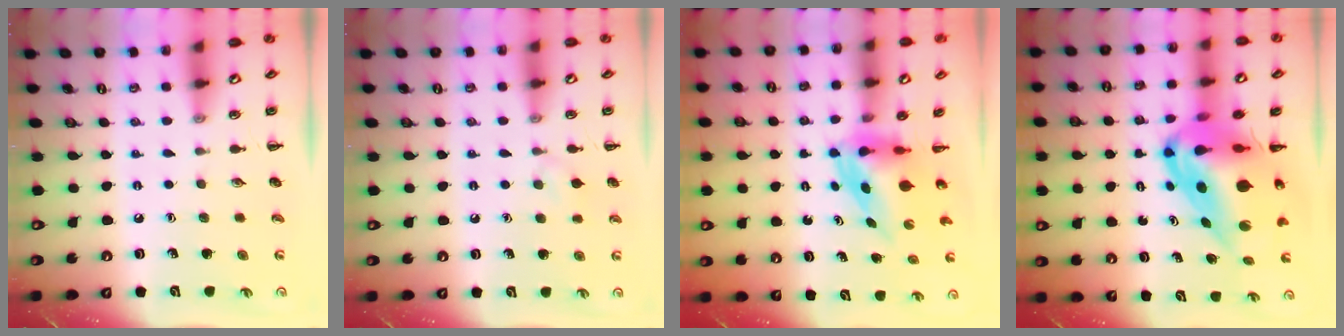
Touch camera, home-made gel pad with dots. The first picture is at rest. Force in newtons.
{"total": 5.4, "press": 5.0, "slide": 1.9}
{"total": 3.9, "press": 3.8, "slide": 1.0}
{"total": 16.9, "press": 16.1, "slide": 5.3}